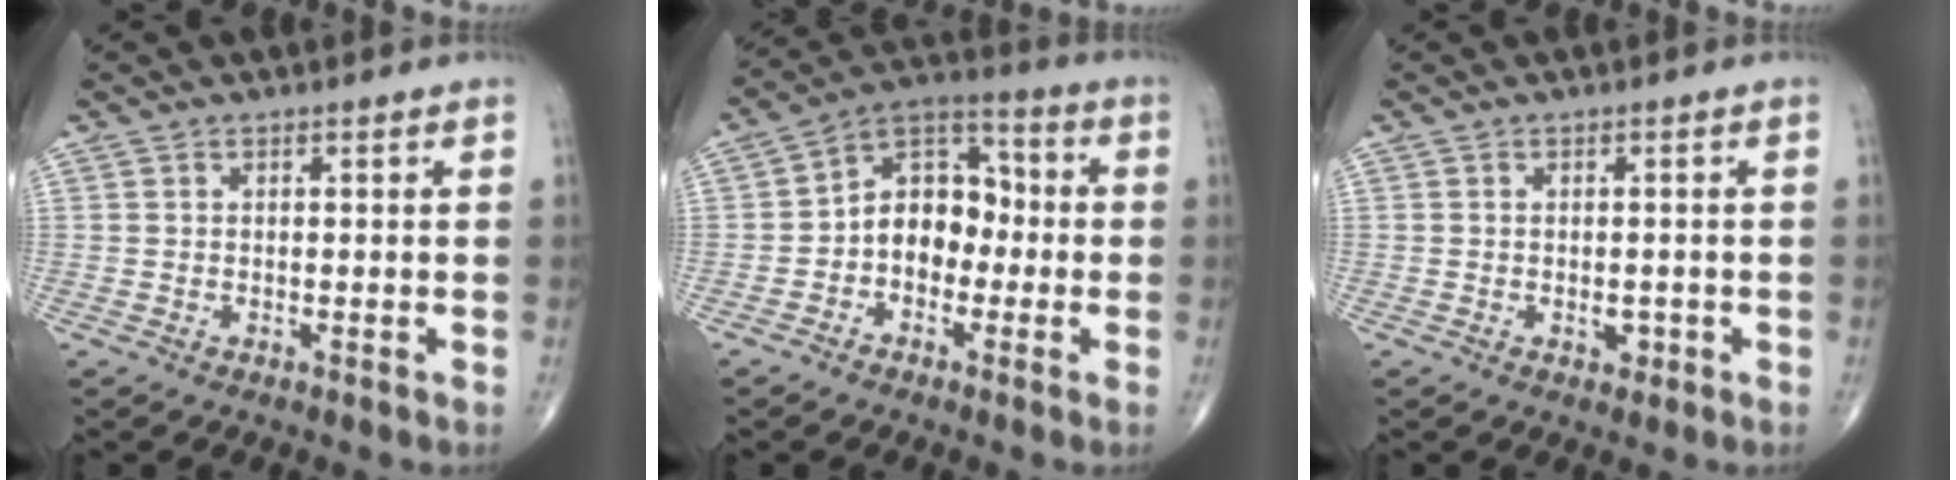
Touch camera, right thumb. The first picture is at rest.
{"total": 10.6, "force": [-1.7, 7.8, 7.0], "torque": [-0.075, 0.045, -0.047]}
{"total": 1.8, "force": [-0.6, 1.2, 1.2], "torque": [-0.010, 0.001, -0.006]}